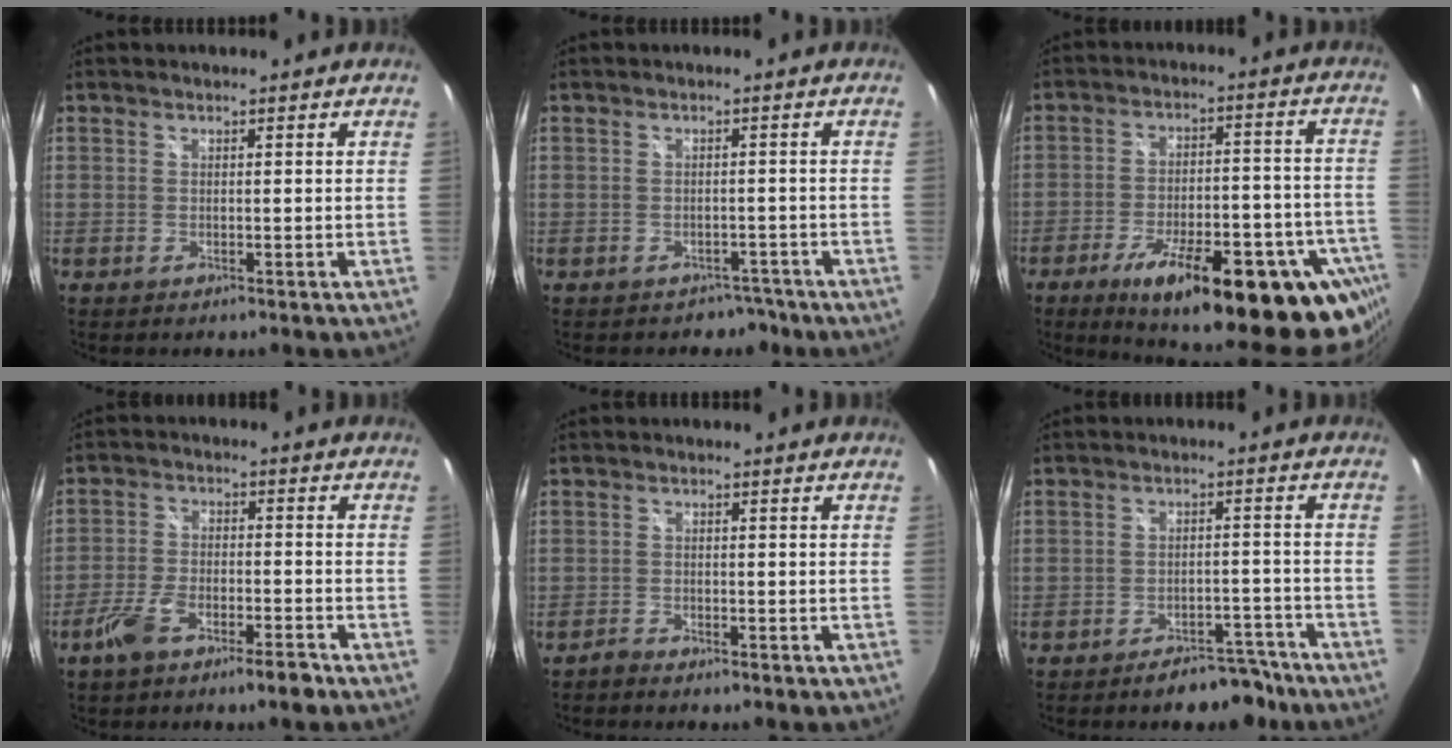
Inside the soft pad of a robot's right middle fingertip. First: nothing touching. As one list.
[{"total": 3.7, "force": [-2.7, 2.5, 0.3], "torque": [-0.001, 0.011, -0.030]}, {"total": 27.5, "force": [-18.2, 8.2, 18.9], "torque": [-0.248, -0.016, -0.244]}, {"total": 7.7, "force": [-5.4, 2.3, 5.0], "torque": [-0.114, -0.002, -0.097]}, {"total": 2.2, "force": [-1.9, 0.8, 0.7], "torque": [-0.022, -0.002, -0.032]}, {"total": 7.8, "force": [-6.5, 3.3, 2.8], "torque": [-0.046, 0.019, -0.076]}]